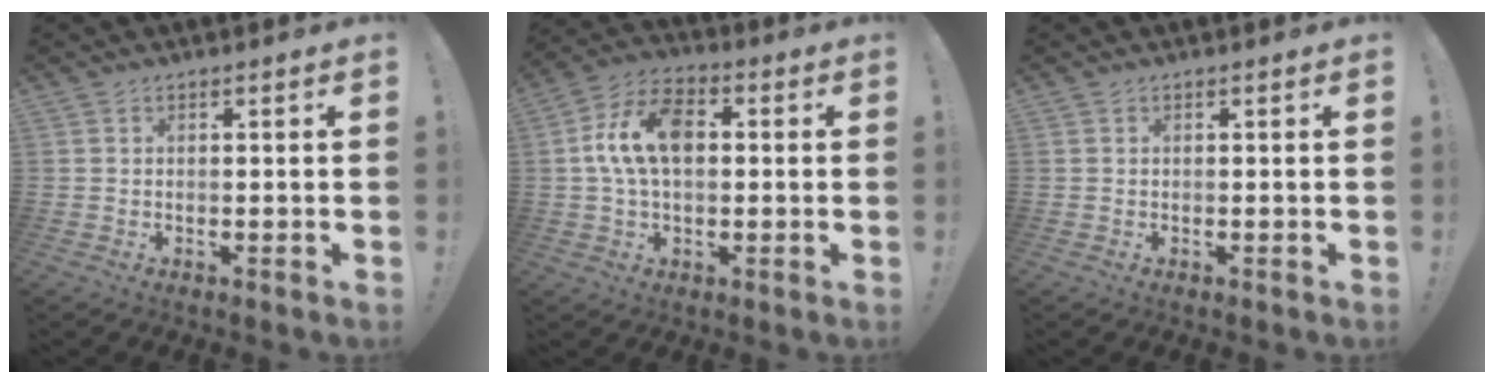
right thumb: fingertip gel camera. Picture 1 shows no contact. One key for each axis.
{"total": 13.1, "fx": 1.3, "fy": 8.3, "fz": 10.1, "tx": -0.179, "ty": 0.011, "tz": 0.025}
{"total": 0.0}